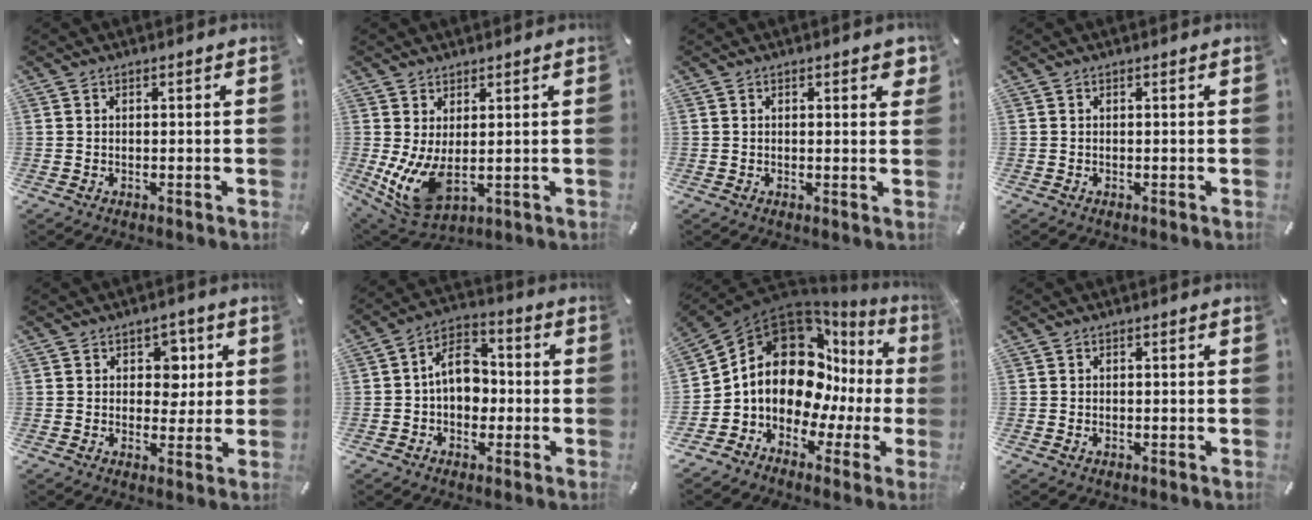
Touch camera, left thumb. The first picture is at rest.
{"total": 9.0, "force": [0.0, 4.8, 7.6], "torque": [-0.165, -0.021, 0.006]}
{"total": 2.1, "force": [1.0, 0.8, 1.6], "torque": [-0.019, -0.002, 0.013]}
{"total": 0.0}
{"total": 5.9, "force": [1.5, 4.8, 3.0], "torque": [-0.024, -0.005, 0.017]}
{"total": 10.1, "force": [-0.4, 7.6, 6.6], "torque": [-0.120, 0.016, -0.005]}
{"total": 16.1, "force": [3.7, 12.1, 9.9], "torque": [-0.174, -0.056, 0.058]}
{"total": 0.5, "force": [-0.1, 0.3, 0.4], "torque": [-0.007, 0.000, -0.003]}